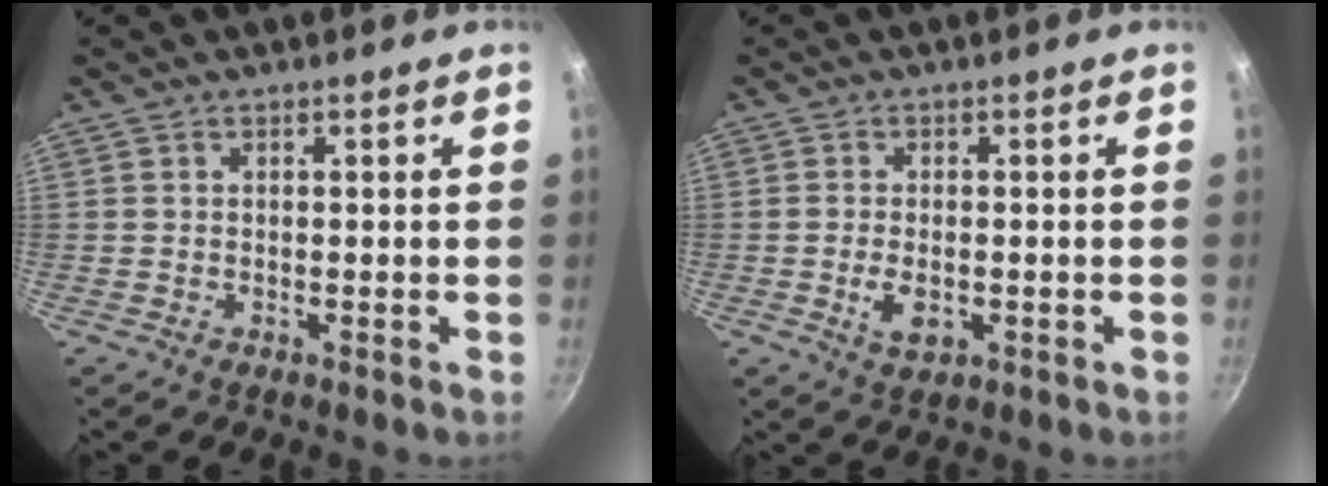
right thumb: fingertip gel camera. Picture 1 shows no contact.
{"total": 4.6, "force": [-1.0, 2.6, 3.6], "torque": [-0.064, -0.001, -0.014]}